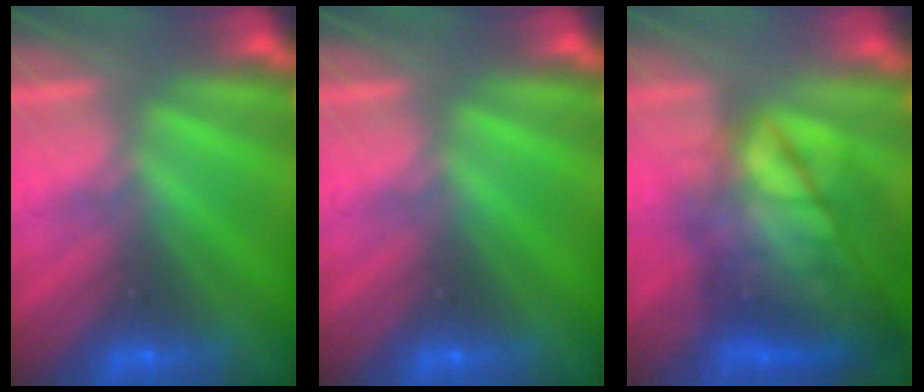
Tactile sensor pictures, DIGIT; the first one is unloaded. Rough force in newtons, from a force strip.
{"total": 0.0}
{"total": 9.1}